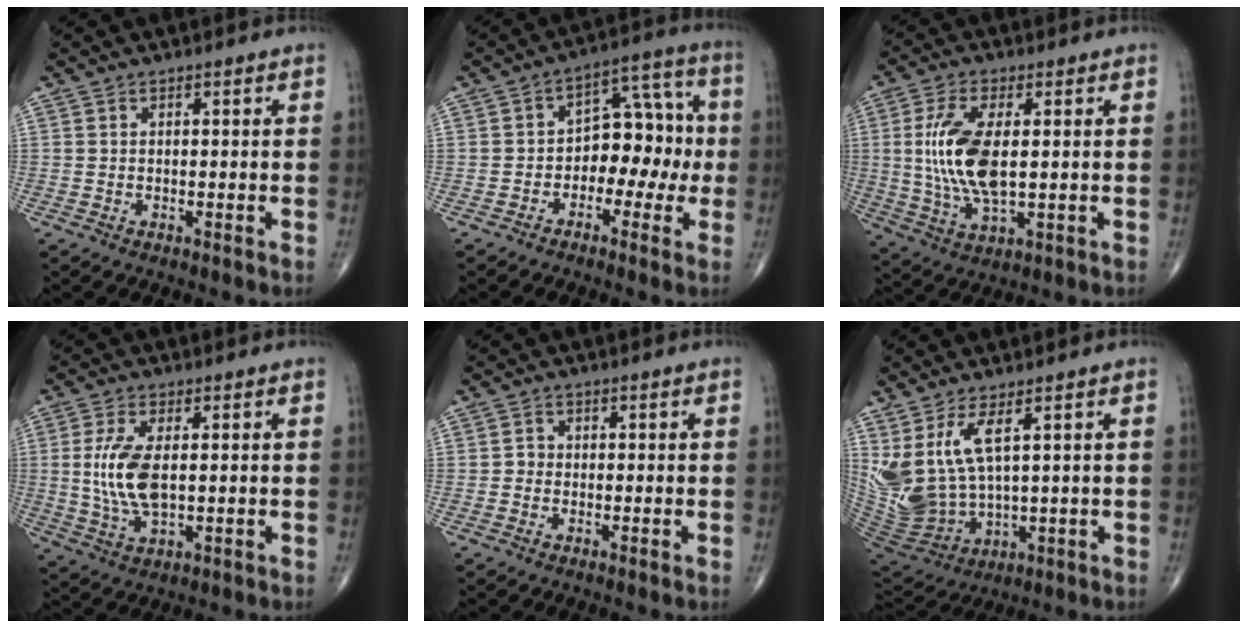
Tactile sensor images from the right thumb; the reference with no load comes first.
{"total": 10.8, "force": [-1.6, 7.2, 7.9], "torque": [-0.063, 0.051, -0.035]}
{"total": 12.7, "force": [1.1, 5.4, 11.4], "torque": [-0.243, -0.011, 0.028]}
{"total": 9.5, "force": [0.6, 4.4, 8.4], "torque": [-0.183, -0.009, 0.018]}
{"total": 1.4, "force": [-0.3, 1.3, 0.5], "torque": [0.001, 0.005, -0.009]}
{"total": 12.4, "force": [4.5, 5.4, 10.3], "torque": [-0.214, -0.032, 0.114]}